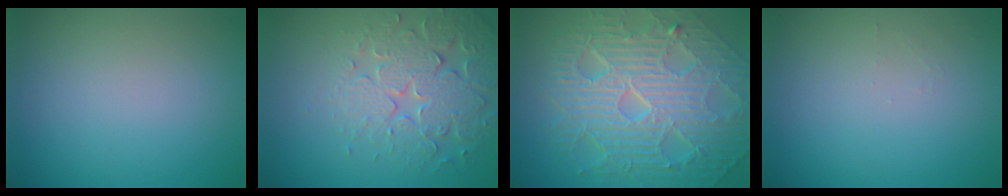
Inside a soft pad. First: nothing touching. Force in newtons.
{"total": 4.6, "press": 4.5, "slide": 0.8}
{"total": 11.1, "press": 7.2, "slide": 8.5}
{"total": 0.7, "press": 0.7, "slide": 0.1}